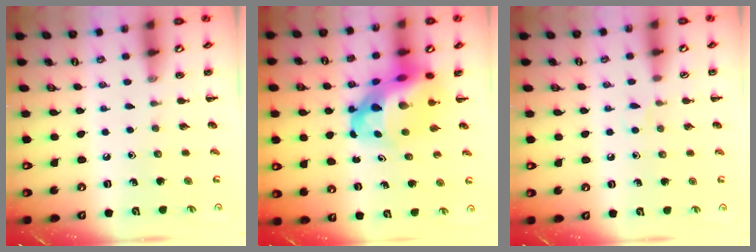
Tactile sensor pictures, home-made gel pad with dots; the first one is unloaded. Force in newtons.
{"total": 12.5, "press": 12.0, "slide": 3.4}
{"total": 2.8, "press": 2.7, "slide": 1.0}